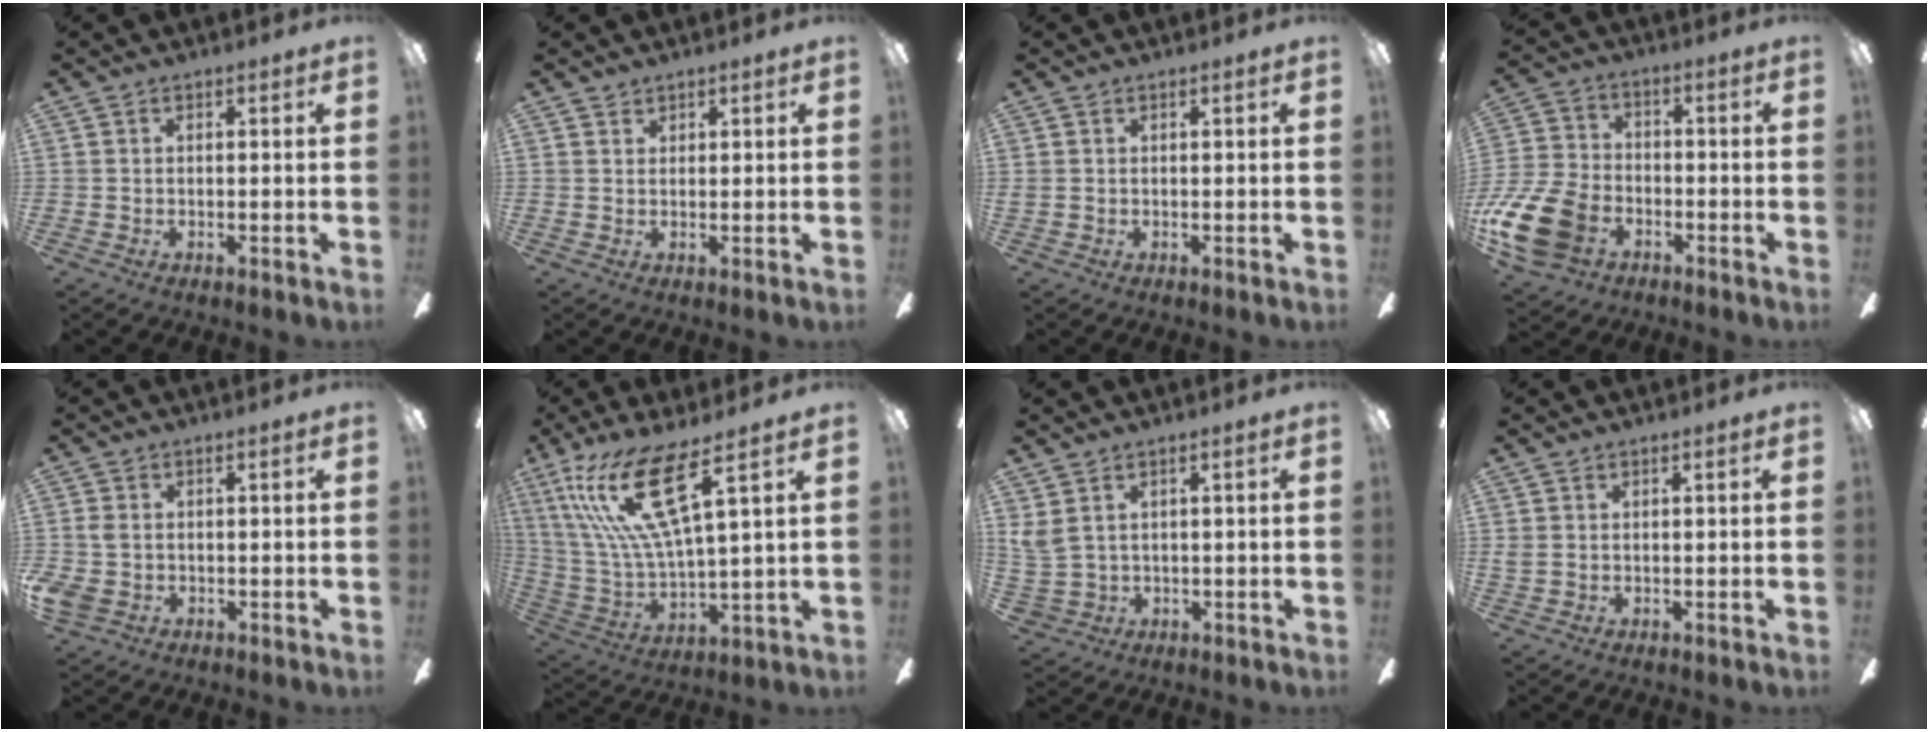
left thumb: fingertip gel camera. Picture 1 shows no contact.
{"total": 1.0, "force": [0.9, 0.3, -0.1], "torque": [0.001, -0.002, 0.018]}
{"total": 0.5, "force": [0.0, 0.2, 0.5], "torque": [-0.010, 0.002, -0.001]}
{"total": 15.5, "force": [-7.2, 10.3, 9.0], "torque": [-0.201, 0.046, -0.128]}
{"total": 3.5, "force": [-0.8, 2.6, 2.1], "torque": [-0.060, 0.002, -0.021]}
{"total": 19.0, "force": [9.7, 4.8, 15.6], "torque": [-0.337, -0.035, 0.157]}
{"total": 4.1, "force": [2.0, 3.0, 2.0], "torque": [-0.052, -0.004, 0.041]}
{"total": 1.0, "force": [0.2, 0.3, 1.0], "torque": [-0.019, 0.000, 0.004]}